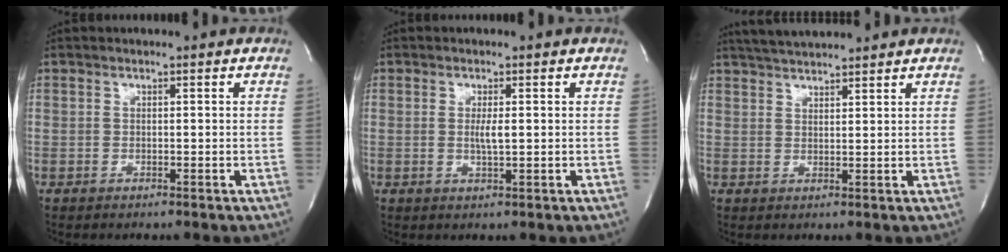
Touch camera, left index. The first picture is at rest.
{"total": 2.1, "force": [-0.2, 0.2, 2.1], "torque": [-0.044, -0.007, -0.004]}
{"total": 6.5, "force": [6.1, 0.2, 2.2], "torque": [-0.046, 0.028, 0.104]}